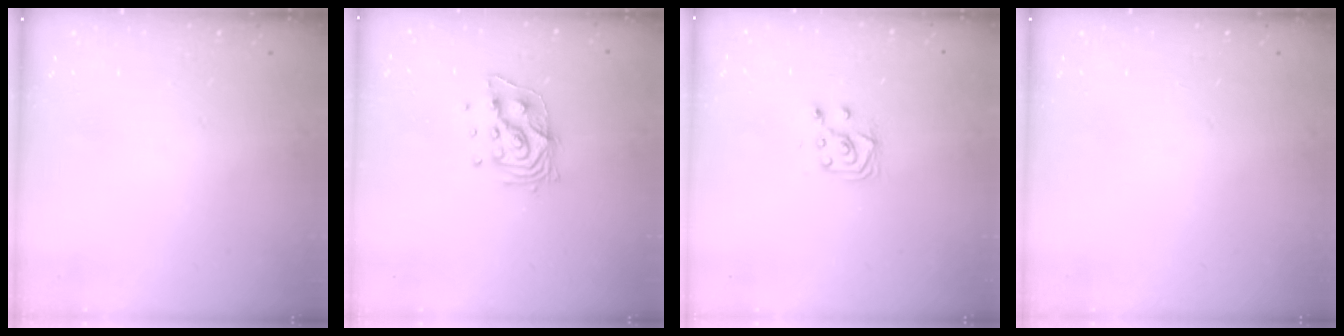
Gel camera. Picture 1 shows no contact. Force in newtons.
{"total": 10.3, "press": 10.3, "slide": 0.7}
{"total": 4.9, "press": 4.8, "slide": 0.5}
{"total": 0.0}